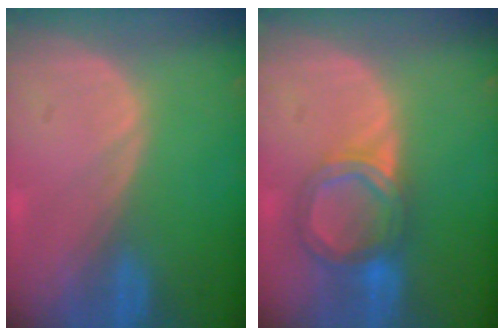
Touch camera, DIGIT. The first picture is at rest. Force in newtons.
{"total": 6.5, "press": 5.7, "slide": 3.1}